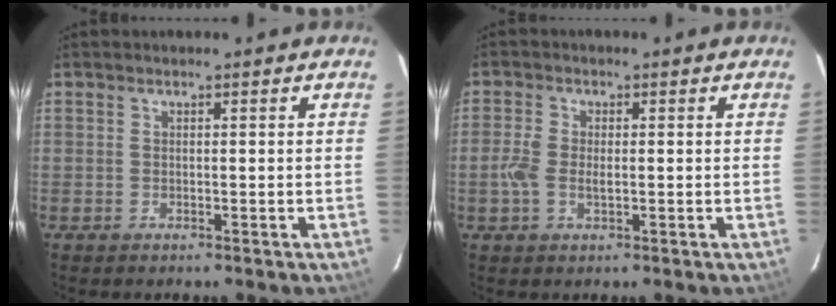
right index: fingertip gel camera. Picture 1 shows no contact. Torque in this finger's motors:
{"motor_torque": [0.04, 0.05, 0.07, 0.05]}